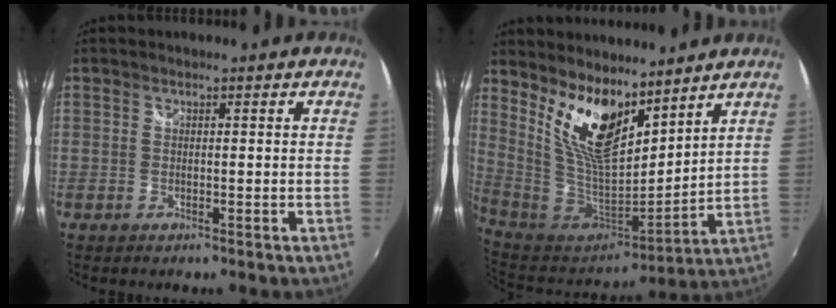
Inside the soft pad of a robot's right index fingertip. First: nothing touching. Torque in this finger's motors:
{"motor_torque": [0.90, 0.94, 0.59, 0.21]}